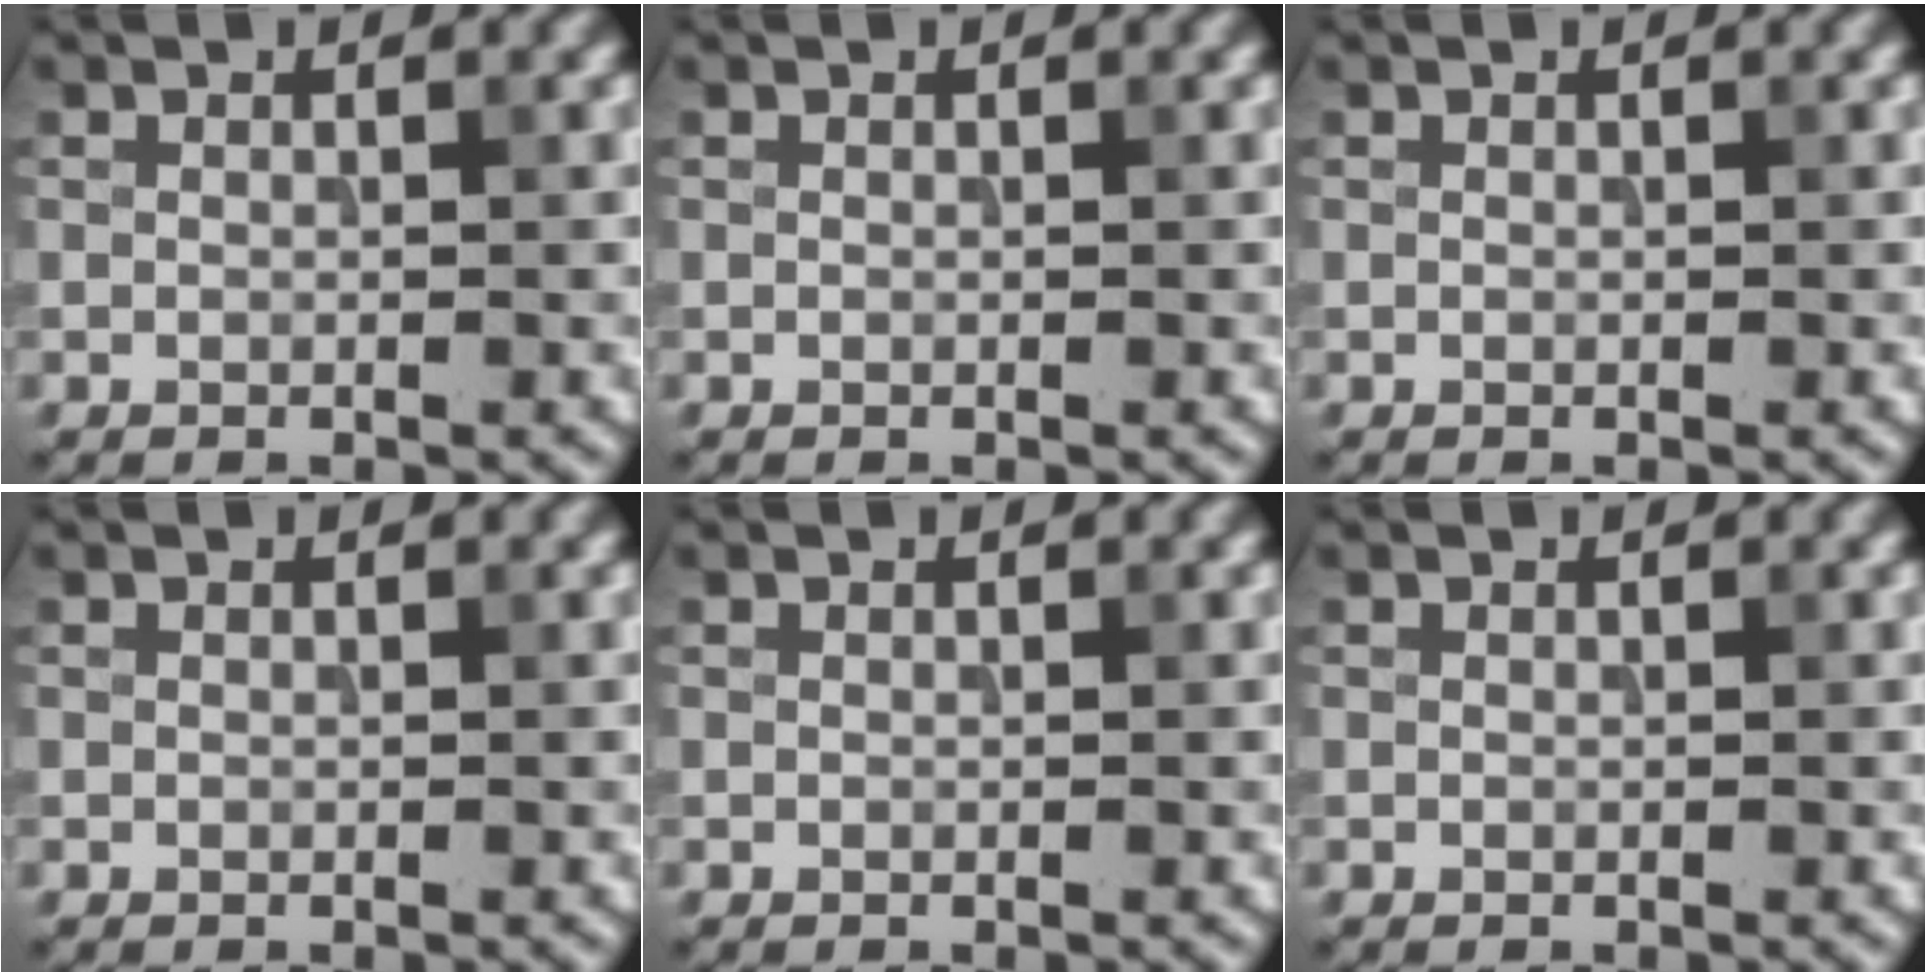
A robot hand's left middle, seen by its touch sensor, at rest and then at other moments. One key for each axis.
{"total": 0.0}
{"total": 0.0}
{"total": 0.0}
{"total": 0.0}
{"total": 0.0}